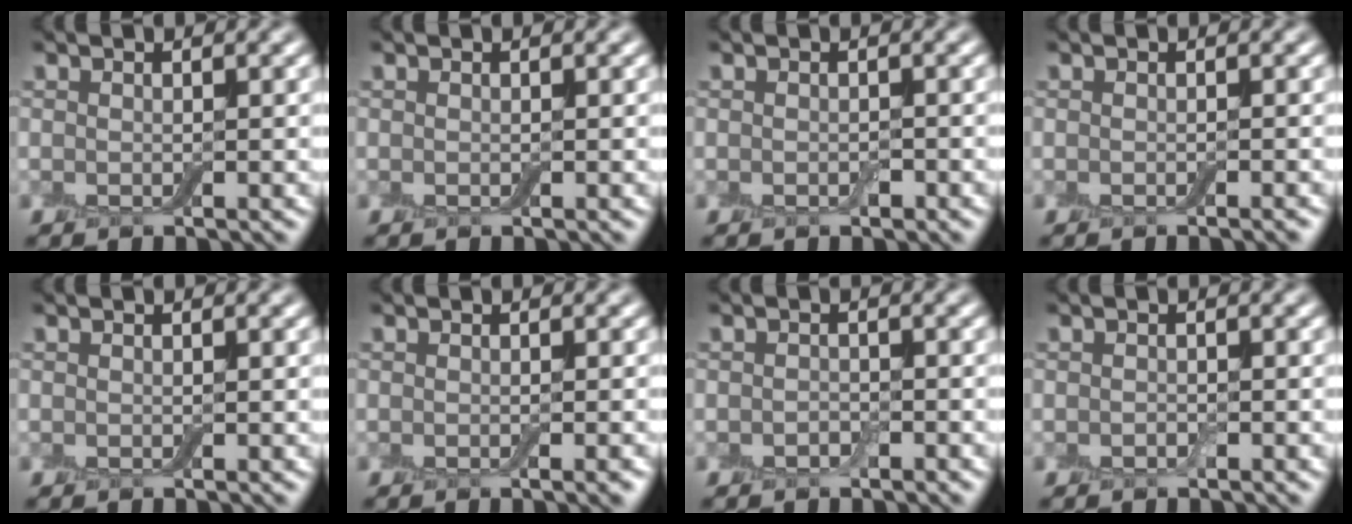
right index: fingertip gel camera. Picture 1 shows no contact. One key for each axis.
{"total": 0.0}
{"total": 0.5, "fx": -0.2, "fy": 0.3, "fz": 0.4, "tx": -0.005, "ty": -0.001, "tz": -0.003}
{"total": 0.7, "fx": -0.4, "fy": 0.0, "fz": 0.6, "tx": -0.006, "ty": 0.000, "tz": -0.007}
{"total": 0.0}
{"total": 1.2, "fx": -0.4, "fy": 0.2, "fz": 1.1, "tx": -0.012, "ty": -0.001, "tz": -0.007}
{"total": 1.0, "fx": -0.5, "fy": 0.6, "fz": 0.6, "tx": -0.011, "ty": -0.001, "tz": -0.009}
{"total": 0.5, "fx": -0.2, "fy": 0.3, "fz": 0.4, "tx": -0.007, "ty": 0.000, "tz": -0.004}